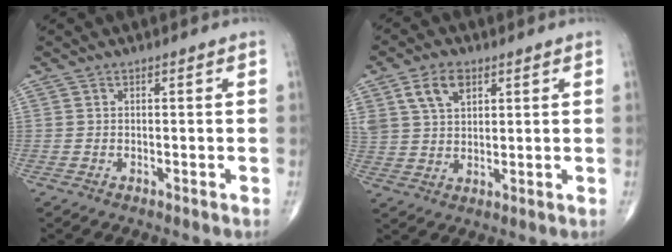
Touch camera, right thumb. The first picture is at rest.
{"total": 7.6, "force": [3.7, 4.7, 4.8], "torque": [-0.079, -0.007, 0.073]}